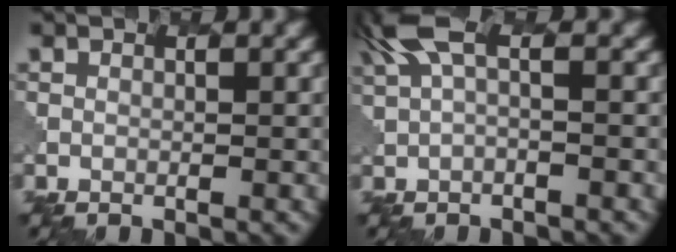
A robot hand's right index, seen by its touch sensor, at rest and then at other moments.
{"total": 3.2, "force": [1.2, 0.8, 2.9], "torque": [-0.062, 0.001, 0.024]}